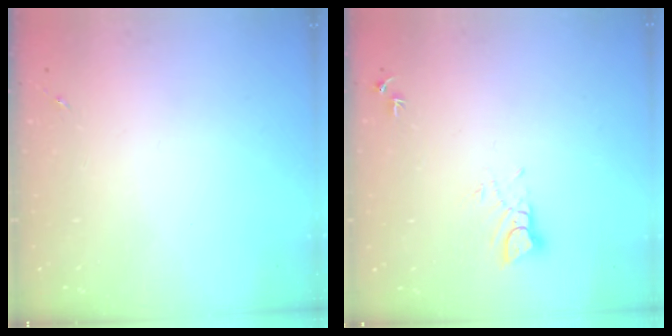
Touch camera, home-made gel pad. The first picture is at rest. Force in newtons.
{"total": 4.3, "press": 4.3, "slide": 0.4}